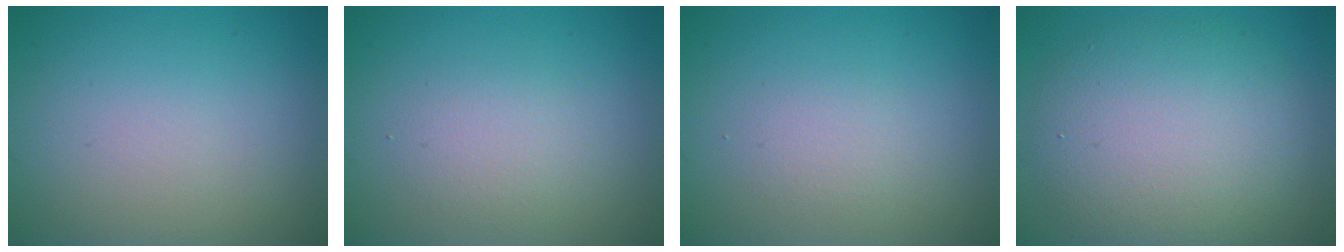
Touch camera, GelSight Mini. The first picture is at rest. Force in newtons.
{"total": 1.8, "press": 1.8, "slide": 0.0}
{"total": 1.3, "press": 1.3, "slide": 0.1}
{"total": 7.8, "press": 7.8, "slide": 0.6}